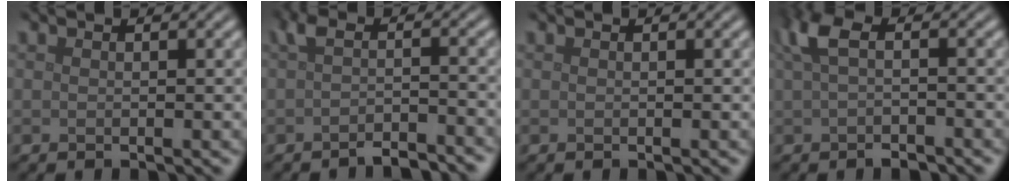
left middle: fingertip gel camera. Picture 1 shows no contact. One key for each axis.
{"total": 3.0, "fx": -2.0, "fy": 0.8, "fz": 2.0, "tx": -0.037, "ty": -0.007, "tz": -0.038}
{"total": 0.0}
{"total": 3.7, "fx": -0.1, "fy": 1.6, "fz": 3.3, "tx": -0.068, "ty": 0.002, "tz": -0.003}